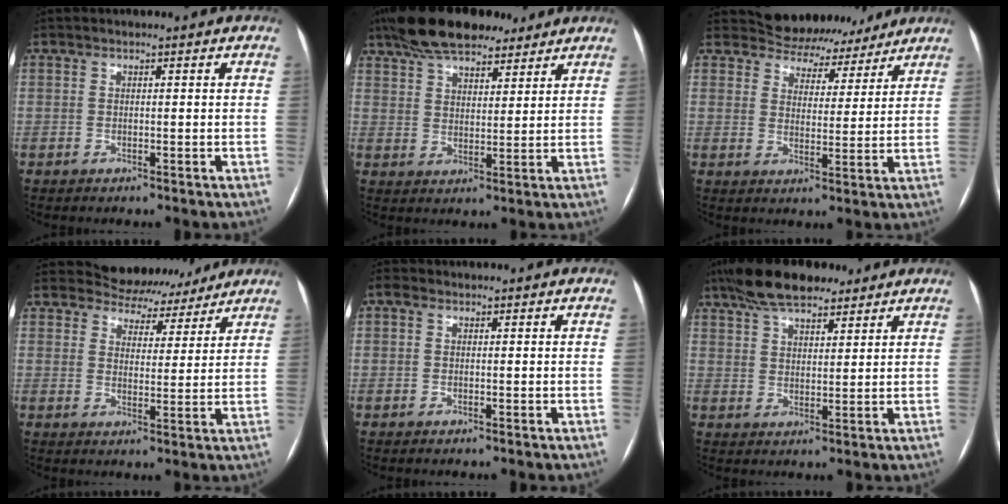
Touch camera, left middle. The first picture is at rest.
{"total": 13.9, "force": [10.9, 5.2, 7.0], "torque": [-0.125, 0.041, 0.181]}
{"total": 10.3, "force": [9.4, 4.3, 0.3], "torque": [0.015, 0.009, 0.122]}
{"total": 8.9, "force": [8.1, 3.7, 0.0], "torque": [0.015, 0.007, 0.101]}
{"total": 0.8, "force": [0.3, 0.6, 0.4], "torque": [-0.009, 0.010, 0.002]}
{"total": 10.9, "force": [8.4, 3.9, 5.8], "torque": [-0.107, 0.033, 0.146]}